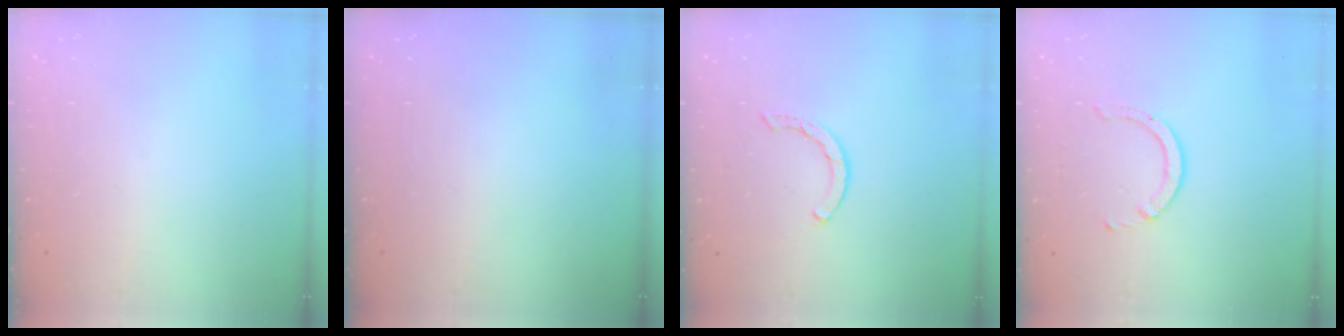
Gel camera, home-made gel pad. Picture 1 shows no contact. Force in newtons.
{"total": 0.0}
{"total": 2.0, "press": 2.0, "slide": 0.2}
{"total": 2.3, "press": 2.3, "slide": 0.3}